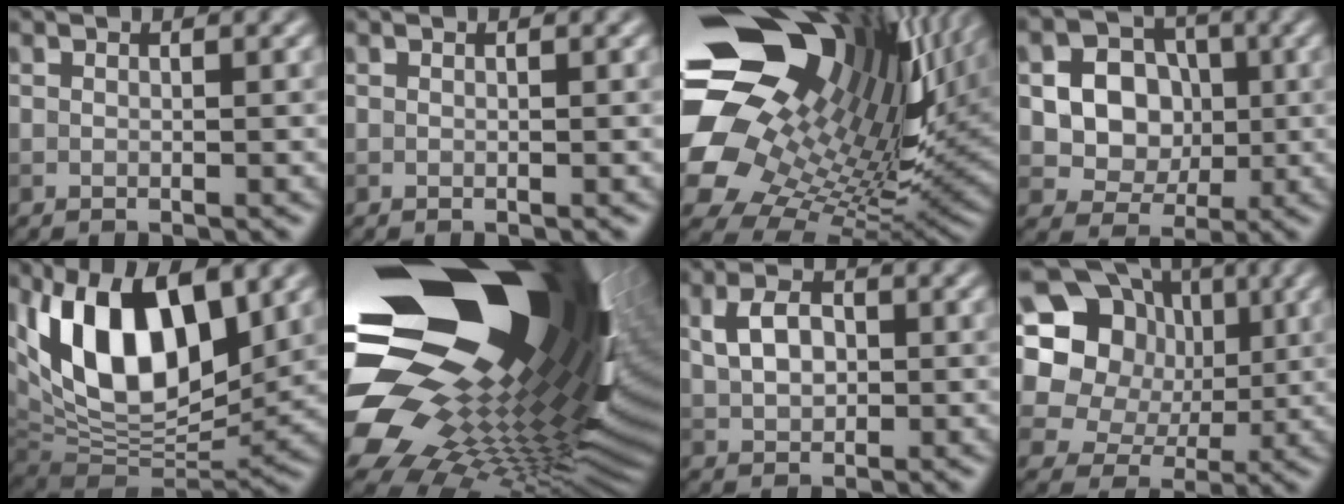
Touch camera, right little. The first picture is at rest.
{"total": 0.0}
{"total": 19.4, "force": [7.9, 12.0, 13.1], "torque": [-0.244, -0.006, 0.165]}
{"total": 7.6, "force": [0.6, 6.7, 3.6], "torque": [-0.057, 0.016, -0.001]}
{"total": 14.2, "force": [4.8, 7.1, 11.3], "torque": [-0.199, 0.012, 0.079]}
{"total": 20.7, "force": [5.0, 11.4, 16.6], "torque": [-0.282, -0.027, 0.093]}
{"total": 3.5, "force": [0.6, 2.4, 2.5], "torque": [-0.050, 0.005, 0.008]}
{"total": 16.7, "force": [4.7, 14.3, 7.2], "torque": [-0.167, 0.035, 0.072]}